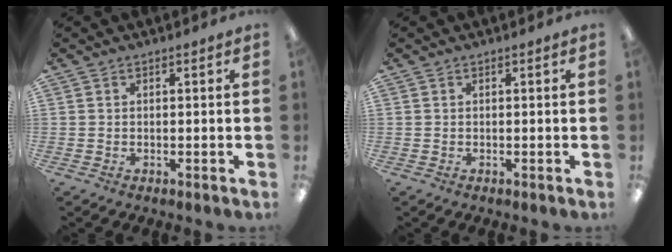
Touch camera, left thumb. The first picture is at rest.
{"total": 0.0}